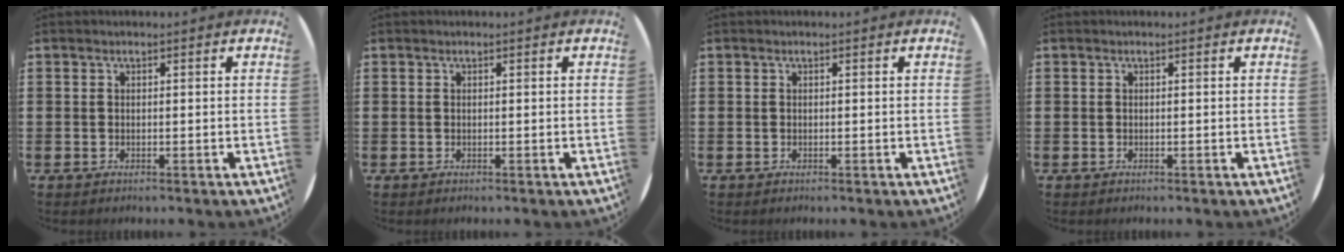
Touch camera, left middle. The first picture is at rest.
{"total": 0.0}
{"total": 0.0}
{"total": 0.0}